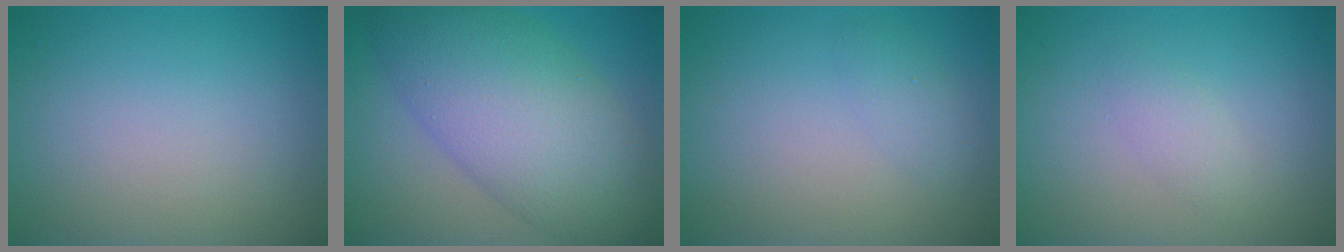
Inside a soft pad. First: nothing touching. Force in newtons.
{"total": 10.0, "press": 10.0, "slide": 0.0}
{"total": 1.2, "press": 1.2, "slide": 0.1}
{"total": 1.4, "press": 1.4, "slide": 0.1}